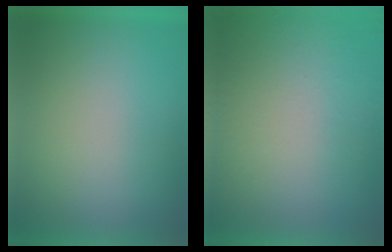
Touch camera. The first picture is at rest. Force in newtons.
{"total": 1.2}